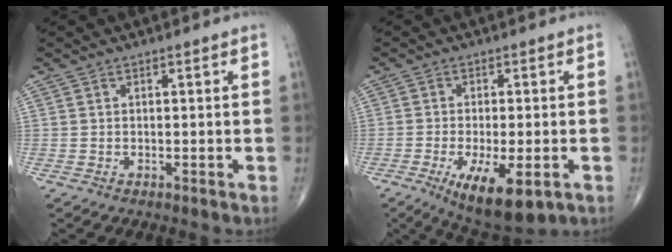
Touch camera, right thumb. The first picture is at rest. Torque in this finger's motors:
{"motor_torque": [-0.03, 0.44, -0.13, -0.28, 0.11]}